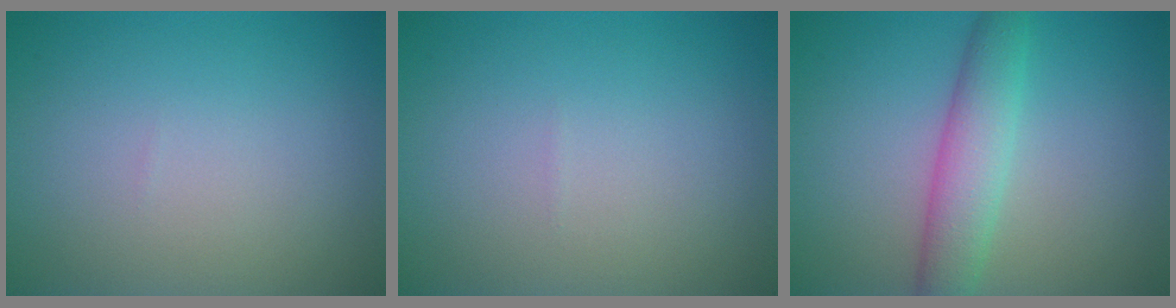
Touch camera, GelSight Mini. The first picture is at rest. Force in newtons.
{"total": 0.0}
{"total": 4.1, "press": 4.1, "slide": 0.1}